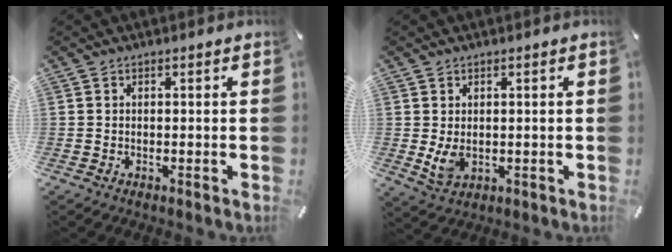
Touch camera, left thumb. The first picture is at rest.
{"total": 5.0, "force": [0.3, 3.4, 3.7], "torque": [-0.087, -0.008, 0.002]}